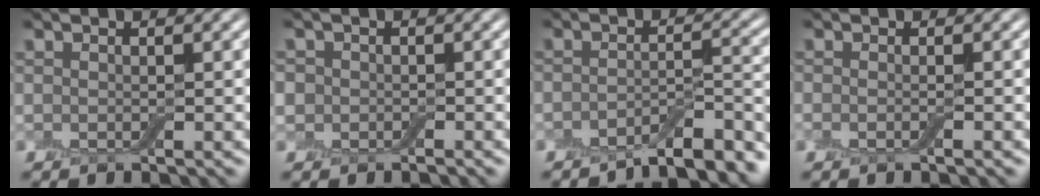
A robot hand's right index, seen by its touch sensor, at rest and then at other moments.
{"total": 2.1, "force": [-0.6, 1.9, 0.5], "torque": [0.001, -0.002, -0.017]}
{"total": 5.7, "force": [-4.8, 1.1, 2.8], "torque": [-0.035, 0.004, -0.073]}
{"total": 0.6, "force": [-0.5, -0.1, 0.3], "torque": [-0.006, -0.003, -0.008]}